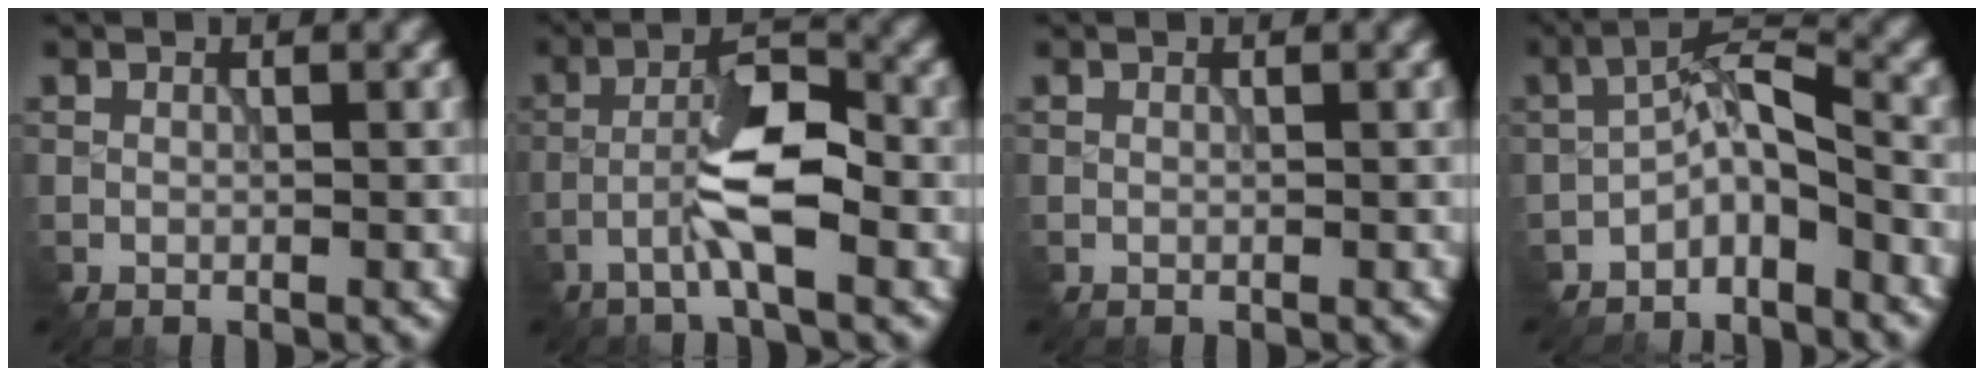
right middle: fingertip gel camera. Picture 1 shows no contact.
{"total": 5.3, "force": [-2.2, 1.0, 4.7], "torque": [-0.093, 0.015, -0.048]}
{"total": 0.0}
{"total": 3.8, "force": [-2.1, 1.5, 2.8], "torque": [-0.051, 0.019, -0.044]}